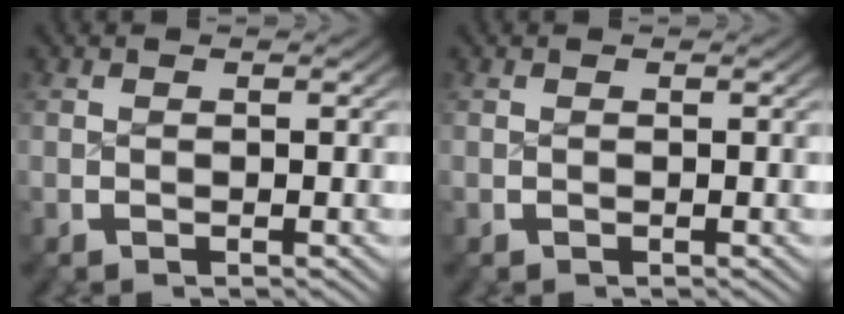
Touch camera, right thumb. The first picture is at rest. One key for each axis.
{"total": 0.0}